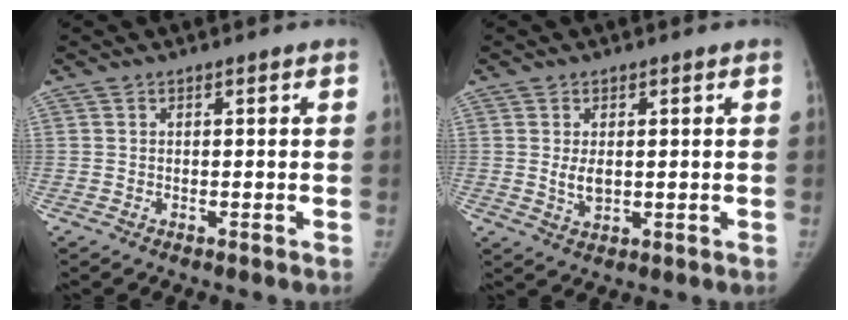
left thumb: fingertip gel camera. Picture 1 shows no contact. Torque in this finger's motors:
{"motor_torque": [0.28, 0.38, -0.01, 0.01, 0.01]}